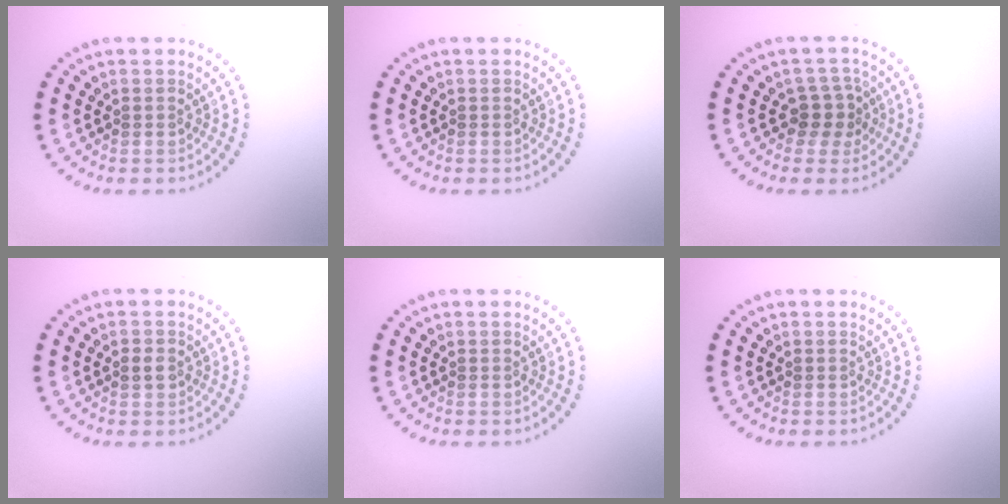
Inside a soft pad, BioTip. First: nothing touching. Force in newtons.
{"total": 0.0}
{"total": 2.6, "press": 2.0, "slide": 1.6}
{"total": 1.1, "press": 1.1, "slide": 0.1}
{"total": 0.0}
{"total": 0.0}